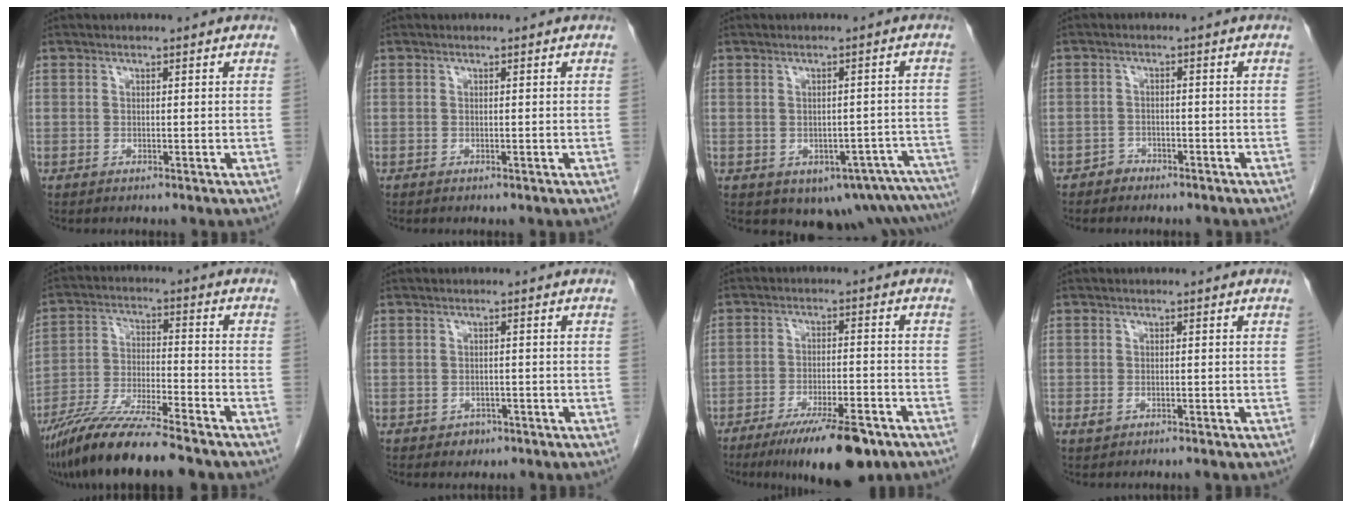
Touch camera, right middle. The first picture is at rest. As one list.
[{"total": 0.0}, {"total": 13.1, "force": [-10.5, 5.9, 5.1], "torque": [-0.009, 0.025, -0.108]}, {"total": 2.0, "force": [-1.5, 1.3, -0.1], "torque": [-0.002, 0.008, -0.027]}, {"total": 13.8, "force": [-11.3, 0.8, 7.9], "torque": [-0.147, -0.024, -0.197]}, {"total": 1.7, "force": [-1.0, 1.4, 0.4], "torque": [-0.005, 0.004, -0.010]}, {"total": 12.3, "force": [-8.6, 2.6, 8.4], "torque": [-0.126, -0.018, -0.137]}, {"total": 1.3, "force": [-0.7, 0.6, 0.9], "torque": [-0.018, 0.000, -0.007]}]